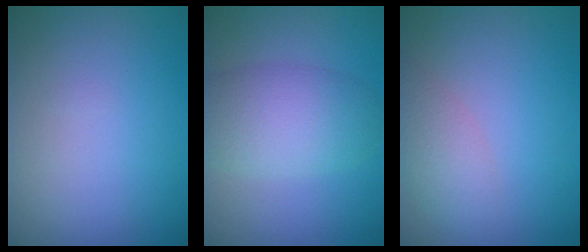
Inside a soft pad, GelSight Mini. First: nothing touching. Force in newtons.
{"total": 5.1, "press": 5.0, "slide": 0.3}
{"total": 2.8, "press": 2.8, "slide": 0.1}